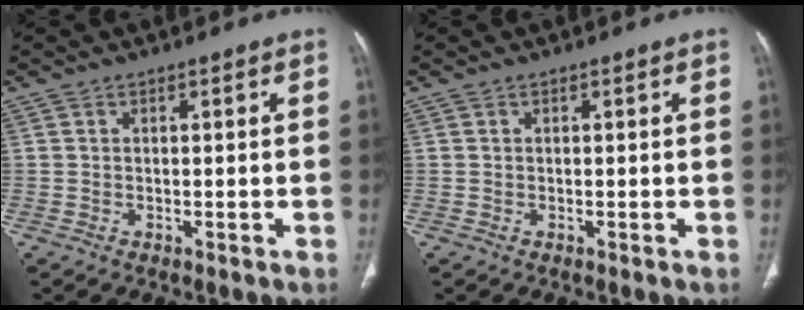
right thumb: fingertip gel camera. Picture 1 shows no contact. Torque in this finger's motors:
{"motor_torque": [2.47, 2.54, 0.00, 0.00, 0.00]}